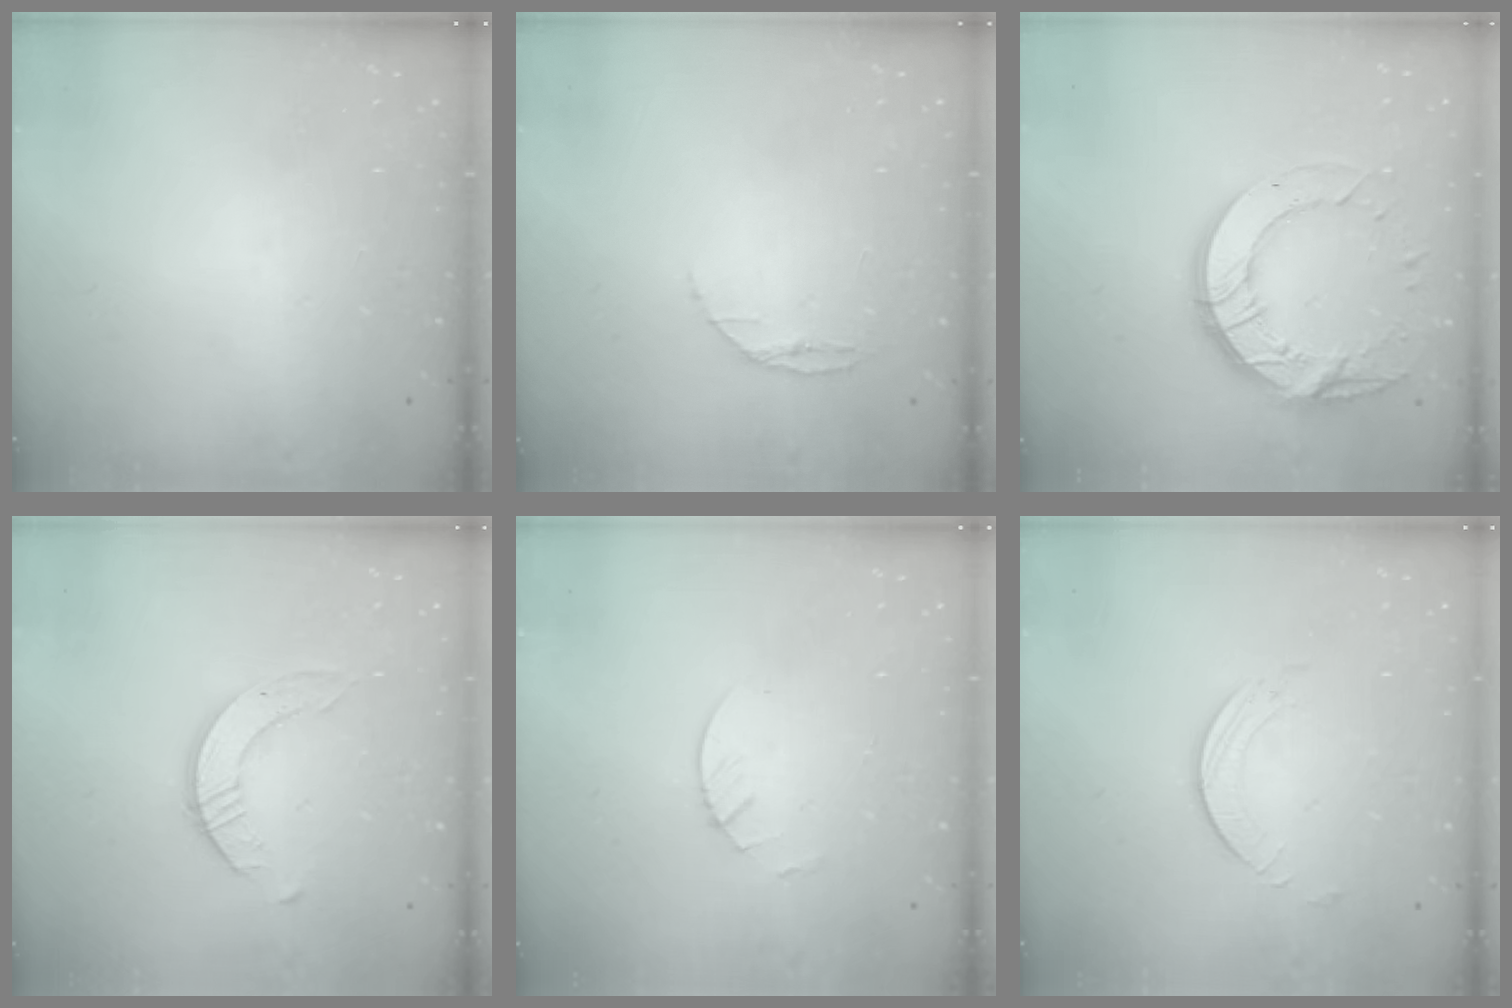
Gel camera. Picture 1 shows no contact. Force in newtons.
{"total": 3.4, "press": 3.4, "slide": 0.4}
{"total": 15.8, "press": 15.8, "slide": 1.1}
{"total": 2.5, "press": 2.5, "slide": 0.3}
{"total": 3.0, "press": 3.0, "slide": 0.3}
{"total": 1.7, "press": 1.7, "slide": 0.2}